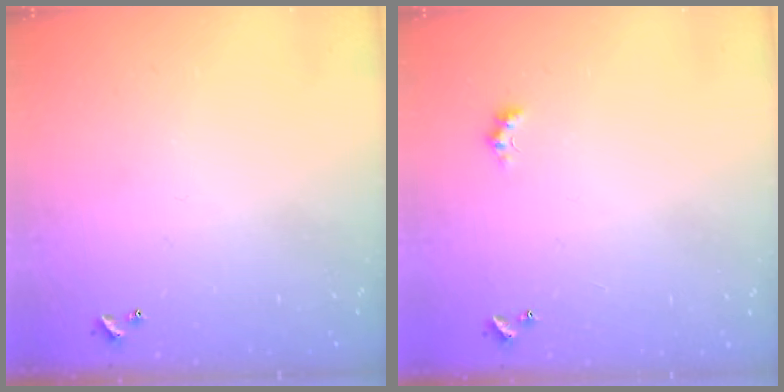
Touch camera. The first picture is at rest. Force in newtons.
{"total": 1.1, "press": 1.1, "slide": 0.4}